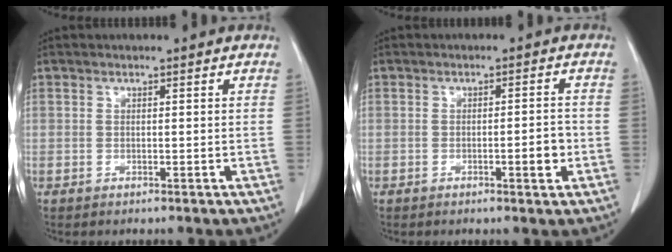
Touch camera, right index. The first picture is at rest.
{"total": 3.0, "force": [-0.9, 0.5, 2.8], "torque": [-0.038, 0.000, -0.012]}